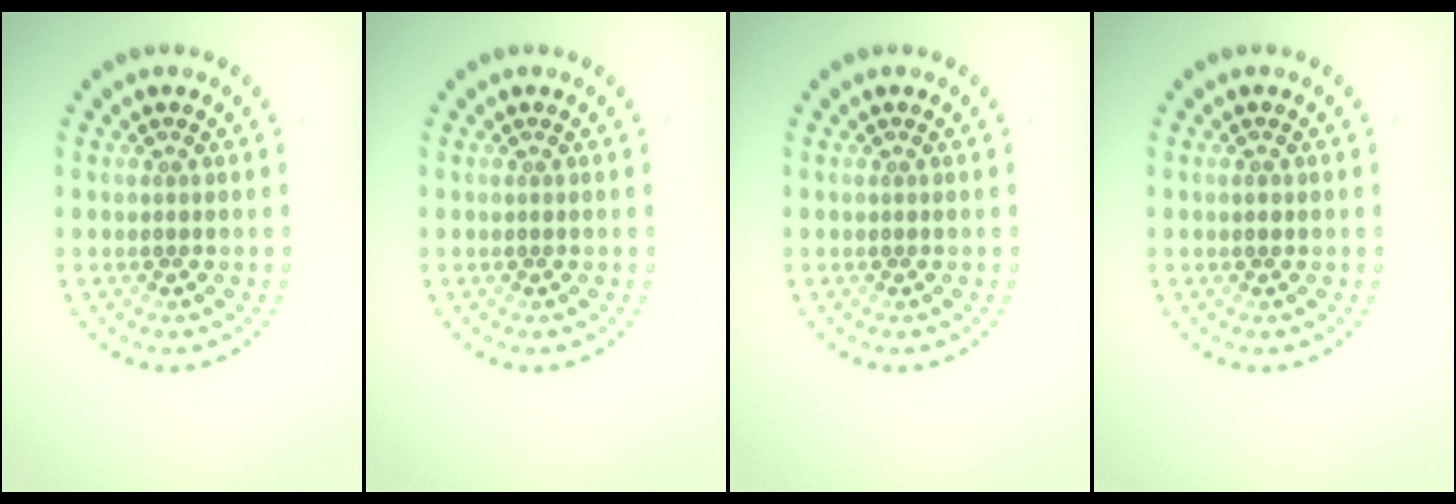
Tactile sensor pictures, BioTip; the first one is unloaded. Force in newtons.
{"total": 0.0}
{"total": 0.0}
{"total": 0.9, "press": 0.9, "slide": 0.0}